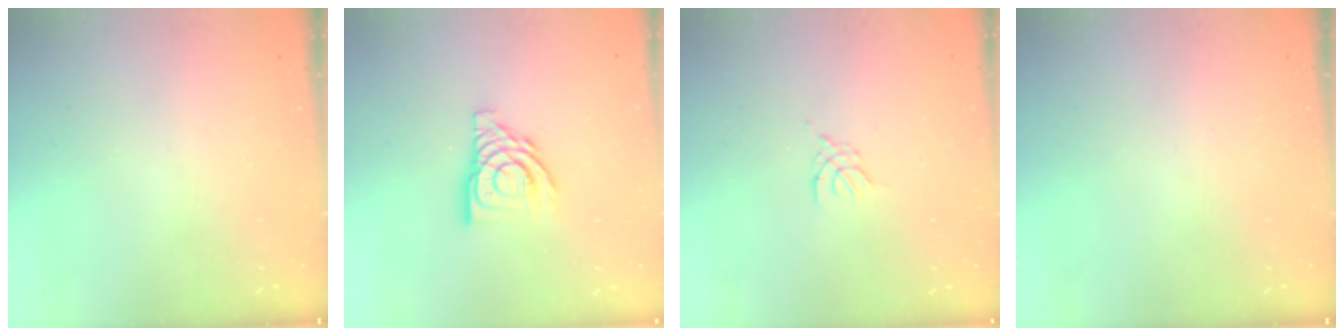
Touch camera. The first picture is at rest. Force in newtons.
{"total": 12.4, "press": 12.3, "slide": 1.3}
{"total": 2.6, "press": 2.5, "slide": 0.6}
{"total": 0.0}